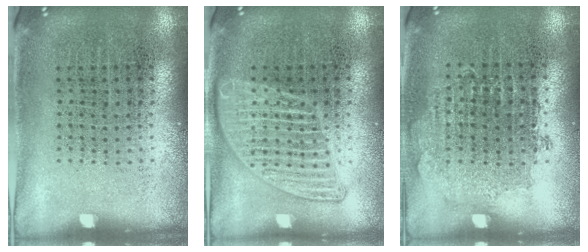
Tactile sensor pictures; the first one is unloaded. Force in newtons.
{"total": 2.5, "press": 2.5, "slide": 0.2}
{"total": 0.8, "press": 0.7, "slide": 0.2}